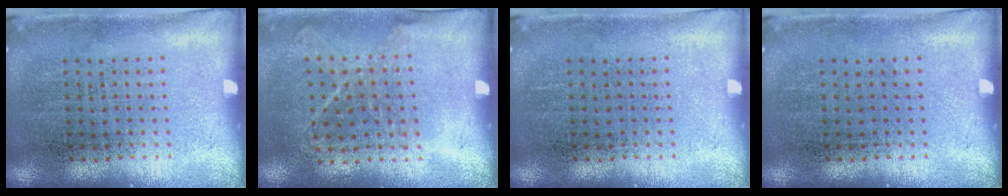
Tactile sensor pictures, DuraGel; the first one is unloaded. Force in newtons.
{"total": 1.2, "press": 1.0, "slide": 0.6}
{"total": 0.0}
{"total": 0.0}